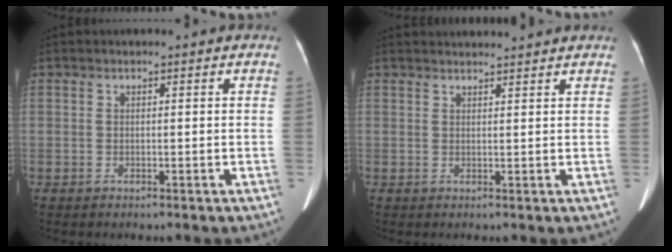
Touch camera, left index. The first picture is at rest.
{"total": 5.5, "force": [5.4, 0.1, 1.1], "torque": [-0.016, 0.030, 0.068]}